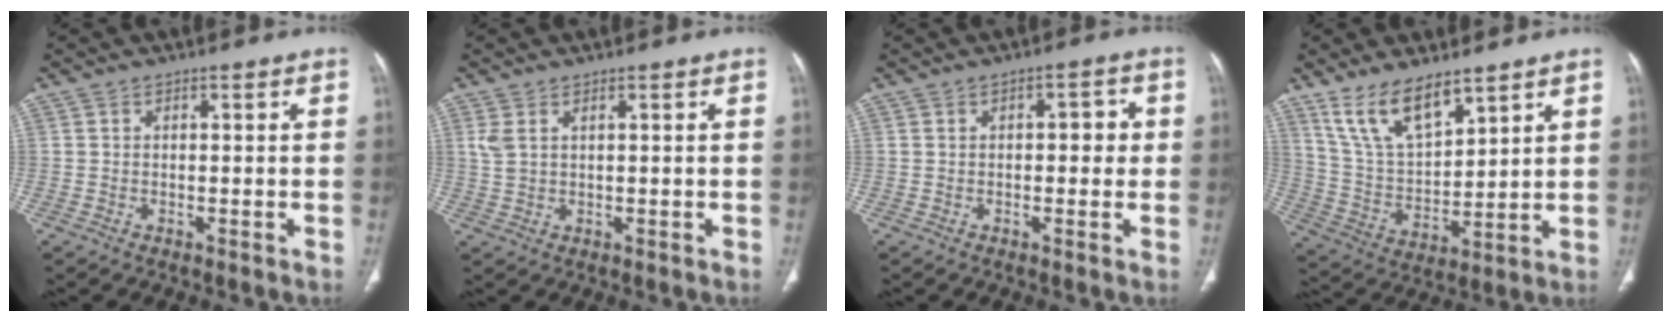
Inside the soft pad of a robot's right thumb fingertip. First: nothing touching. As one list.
[{"total": 2.7, "force": [1.2, 1.3, 2.0], "torque": [-0.048, 0.004, 0.034]}, {"total": 3.8, "force": [0.2, 2.1, 3.2], "torque": [-0.020, 0.007, -0.004]}, {"total": 12.8, "force": [9.0, 5.2, 7.5], "torque": [-0.121, -0.043, 0.188]}]